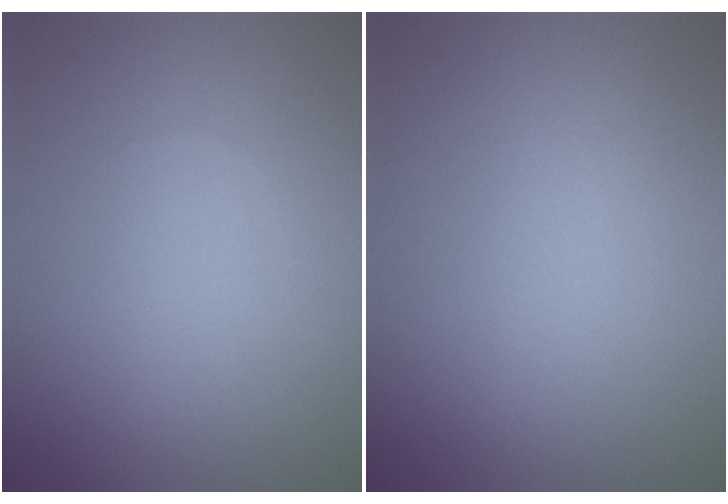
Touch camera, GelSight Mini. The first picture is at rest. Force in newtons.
{"total": 0.0}